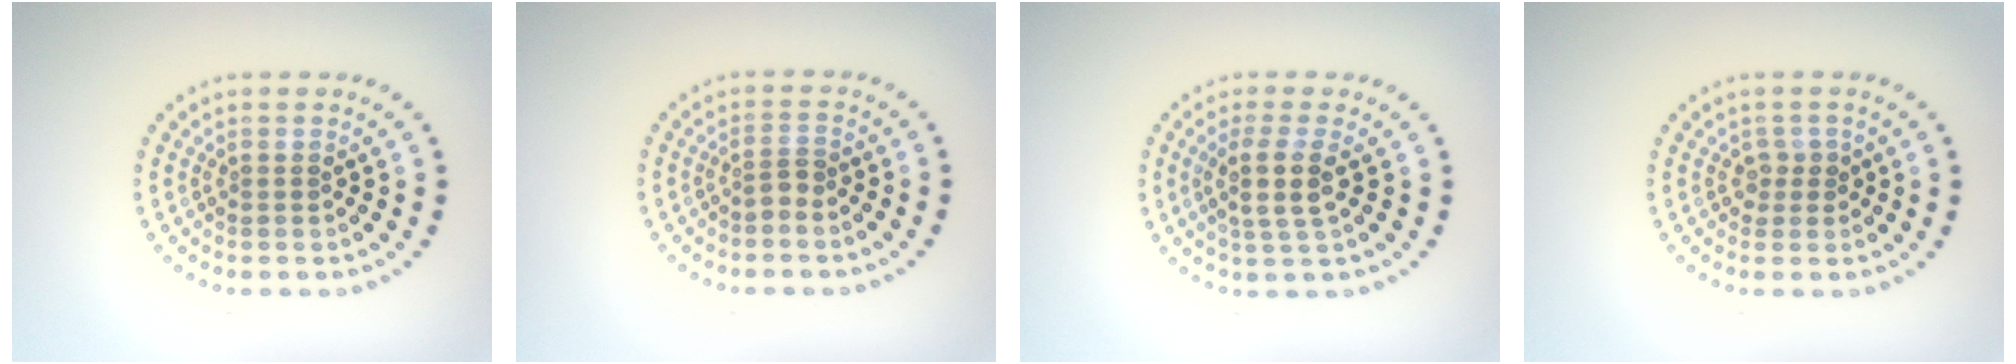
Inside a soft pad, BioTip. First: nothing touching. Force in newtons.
{"total": 1.1, "press": 0.7, "slide": 0.8}
{"total": 2.8, "press": 2.5, "slide": 1.4}
{"total": 1.4, "press": 1.0, "slide": 0.9}